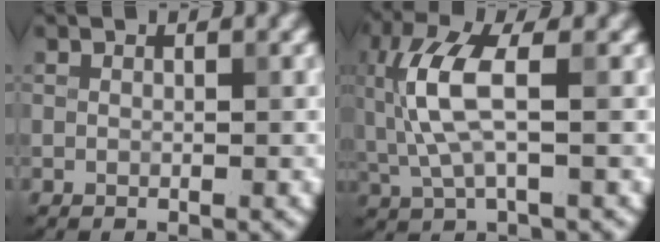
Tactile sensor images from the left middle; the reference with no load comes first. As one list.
[{"total": 5.8, "force": [0.4, 1.9, 5.4], "torque": [-0.137, 0.004, 0.006]}]